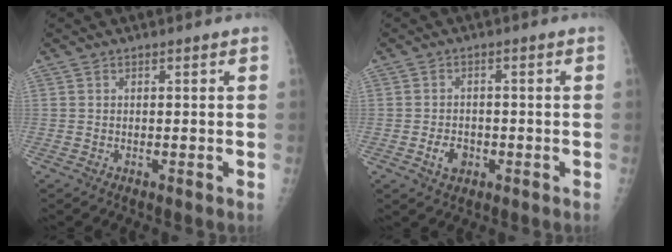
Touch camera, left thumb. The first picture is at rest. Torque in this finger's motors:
{"motor_torque": [-0.50, 0.54, 0.12, 0.09, 0.00]}